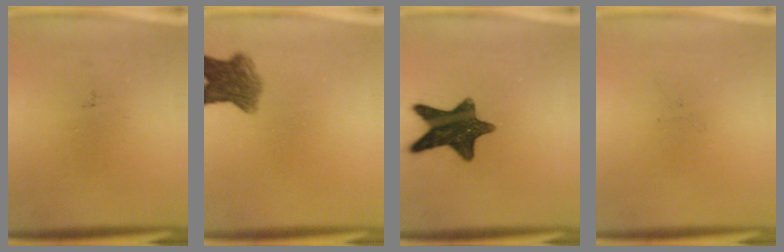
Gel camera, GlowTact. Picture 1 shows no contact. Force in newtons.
{"total": 6.2}
{"total": 12.8}
{"total": 0.0}